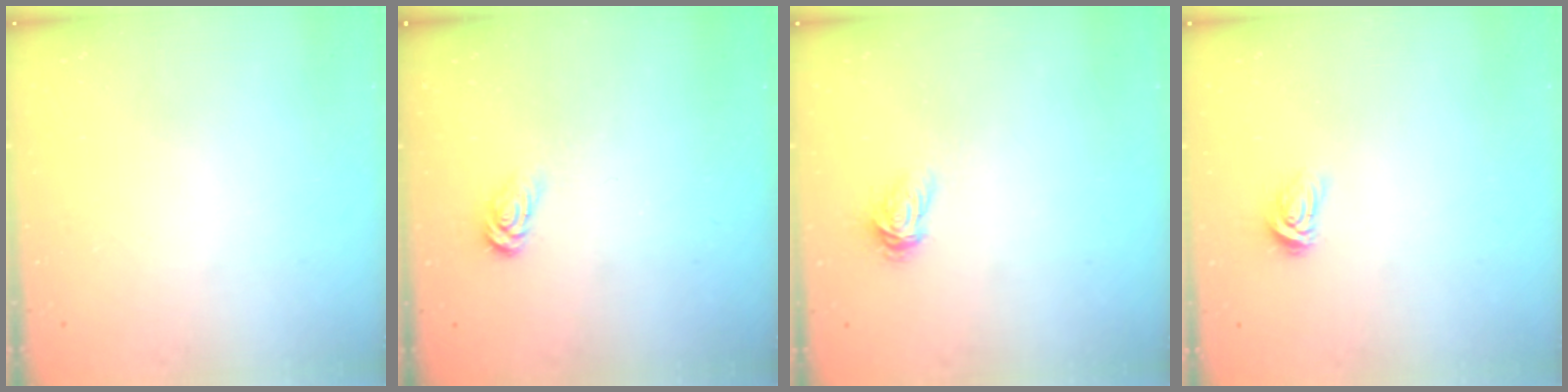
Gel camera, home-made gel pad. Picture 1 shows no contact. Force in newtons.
{"total": 3.1, "press": 3.1, "slide": 0.3}
{"total": 3.5, "press": 3.5, "slide": 0.3}
{"total": 3.4, "press": 3.4, "slide": 0.4}